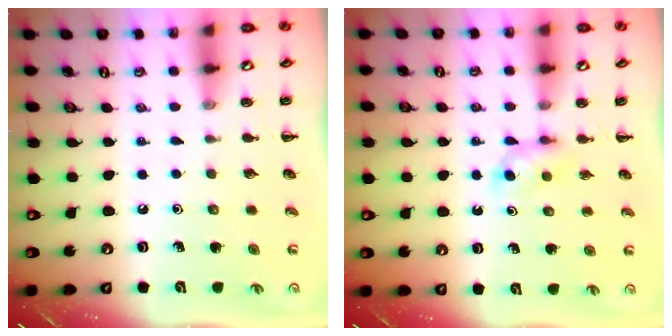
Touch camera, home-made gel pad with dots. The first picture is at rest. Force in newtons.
{"total": 3.5, "press": 3.2, "slide": 1.5}